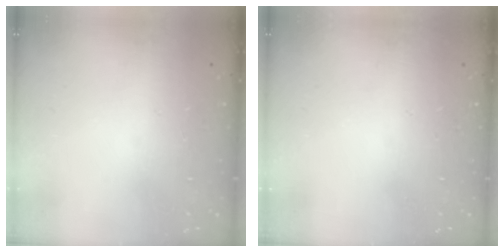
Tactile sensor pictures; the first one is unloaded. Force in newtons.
{"total": 0.0}